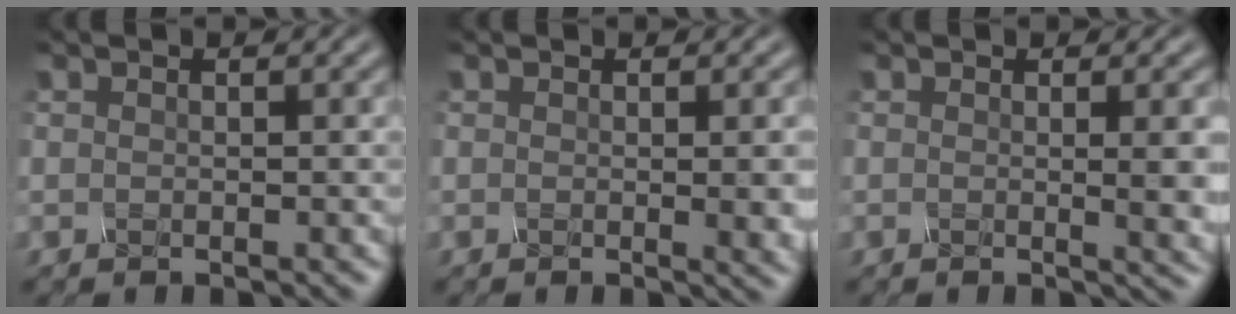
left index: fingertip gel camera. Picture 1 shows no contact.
{"total": 3.0, "force": [0.0, 0.8, 2.9], "torque": [-0.030, -0.001, -0.001]}
{"total": 3.8, "force": [0.2, 1.2, 3.6], "torque": [-0.036, -0.002, 0.003]}